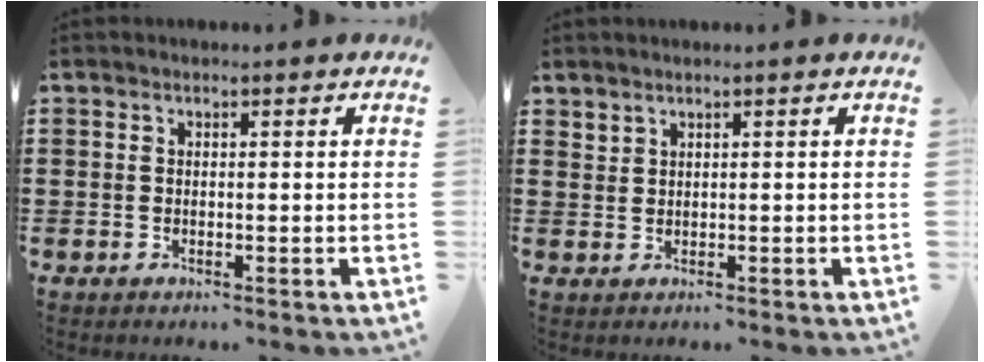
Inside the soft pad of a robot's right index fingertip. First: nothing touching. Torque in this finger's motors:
{"motor_torque": [0.67, 0.73, -0.06, -0.05]}